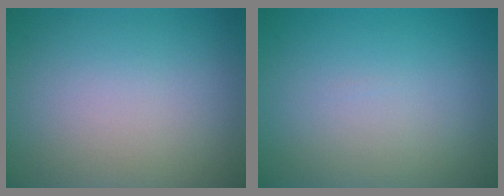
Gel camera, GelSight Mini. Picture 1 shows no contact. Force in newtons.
{"total": 0.0}